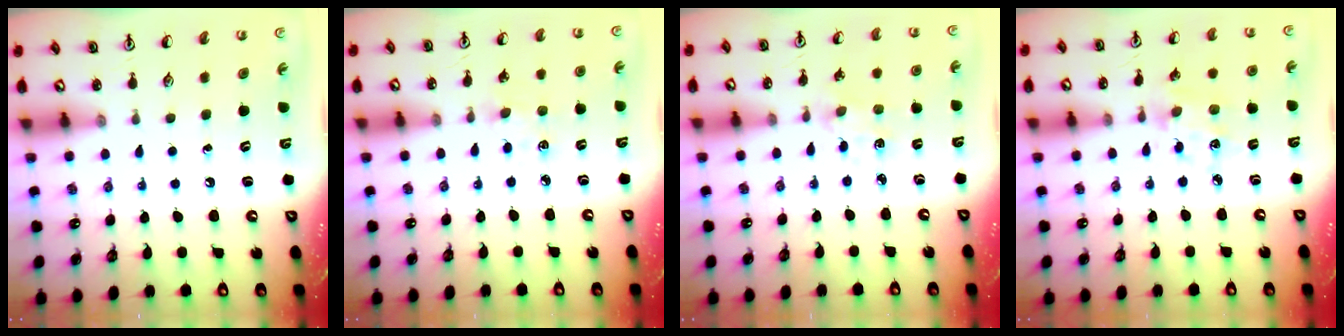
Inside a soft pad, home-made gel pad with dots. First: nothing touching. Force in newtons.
{"total": 4.1, "press": 4.0, "slide": 0.5}
{"total": 1.3, "press": 1.2, "slide": 0.4}
{"total": 4.9, "press": 4.9, "slide": 0.3}